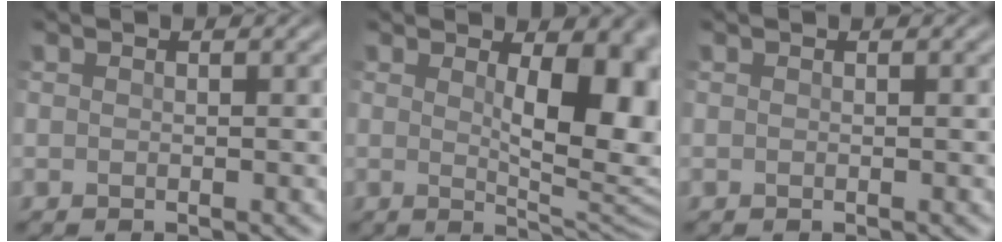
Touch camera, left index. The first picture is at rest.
{"total": 9.2, "force": [1.6, 3.2, 8.5], "torque": [-0.094, -0.002, 0.026]}
{"total": 0.0}